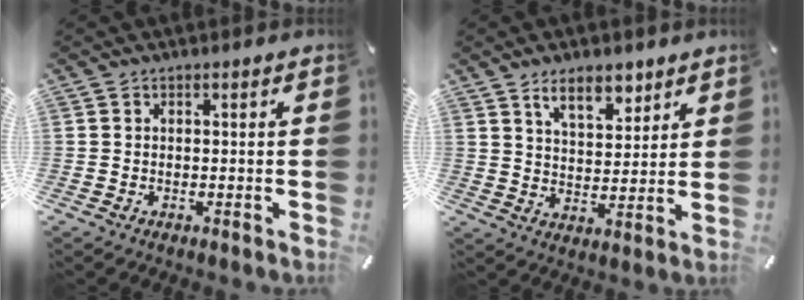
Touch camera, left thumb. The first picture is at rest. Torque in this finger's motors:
{"motor_torque": [1.37, 0.79, 0.85, -1.04, 0.13]}